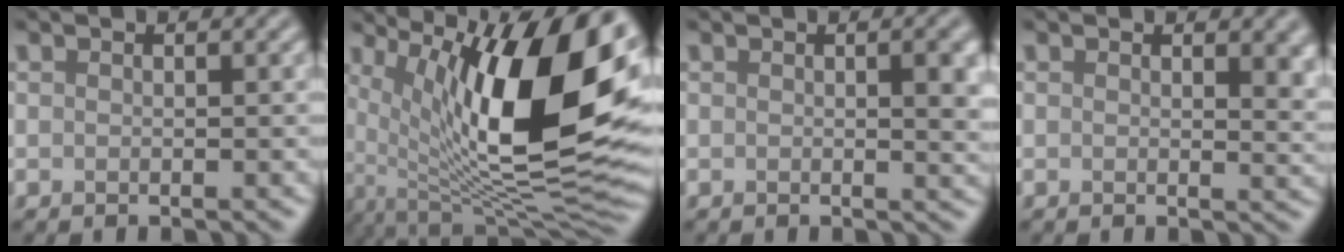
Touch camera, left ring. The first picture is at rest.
{"total": 15.7, "force": [4.2, 5.5, 14.1], "torque": [-0.217, -0.007, 0.068]}
{"total": 3.0, "force": [0.4, 0.8, 2.9], "torque": [-0.032, 0.001, 0.004]}
{"total": 3.0, "force": [1.1, 1.2, 2.5], "torque": [-0.024, -0.003, 0.017]}